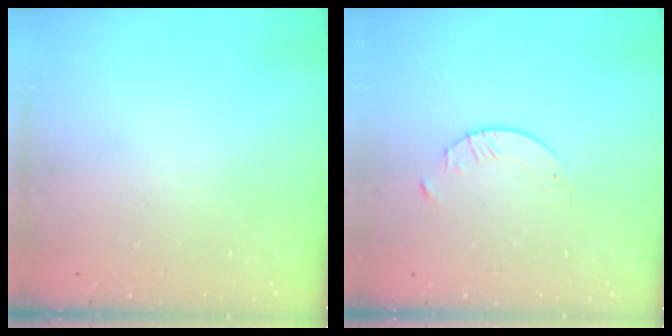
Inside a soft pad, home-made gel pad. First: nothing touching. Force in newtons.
{"total": 2.1, "press": 2.1, "slide": 0.3}